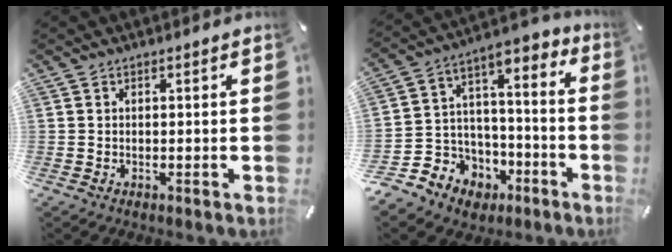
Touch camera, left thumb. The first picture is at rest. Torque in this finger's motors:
{"motor_torque": [1.58, 2.61, 1.04, 0.88, 0.04]}